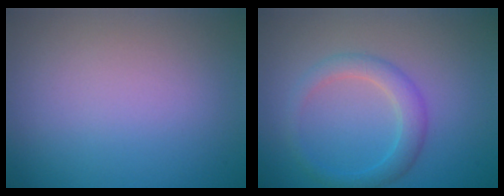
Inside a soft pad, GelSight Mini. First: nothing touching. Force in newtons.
{"total": 2.7, "press": 2.7, "slide": 0.1}